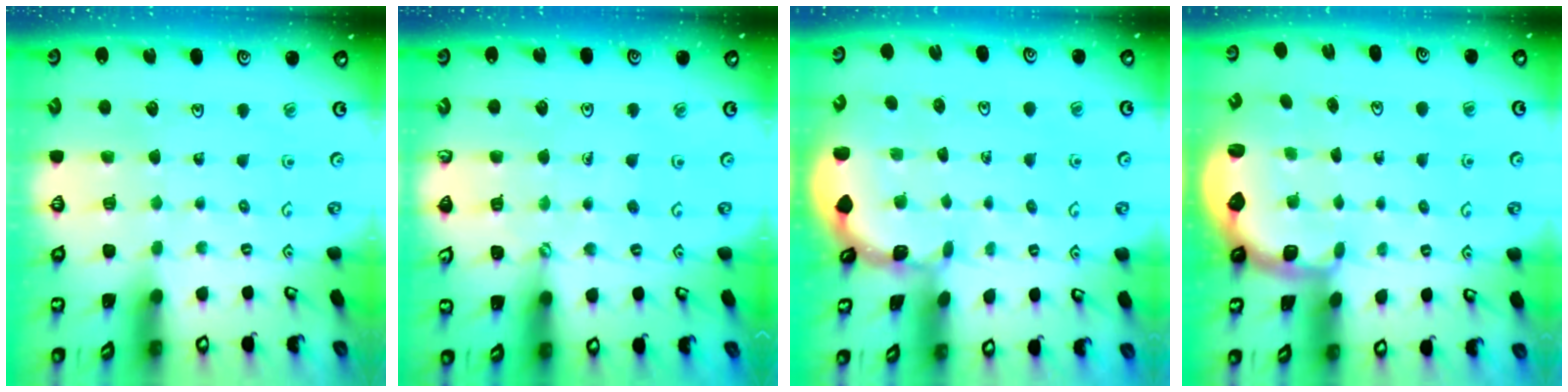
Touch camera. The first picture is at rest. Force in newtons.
{"total": 1.4, "press": 1.3, "slide": 0.3}
{"total": 1.0, "press": 1.0, "slide": 0.1}
{"total": 2.6, "press": 1.9, "slide": 1.7}